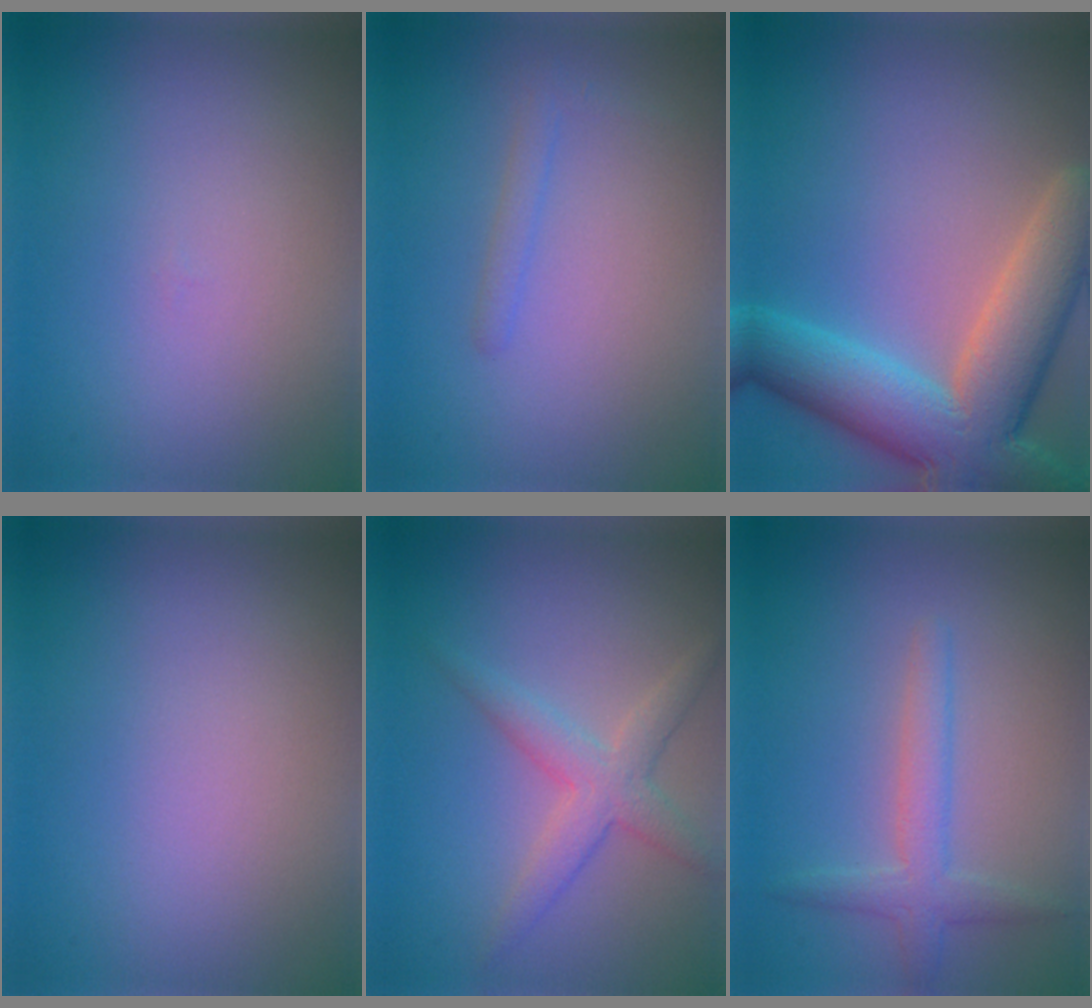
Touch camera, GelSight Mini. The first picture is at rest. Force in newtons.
{"total": 1.1, "press": 1.1, "slide": 0.0}
{"total": 10.6, "press": 10.6, "slide": 0.9}
{"total": 0.0}
{"total": 3.2, "press": 3.2, "slide": 0.1}
{"total": 2.7, "press": 2.7, "slide": 0.1}